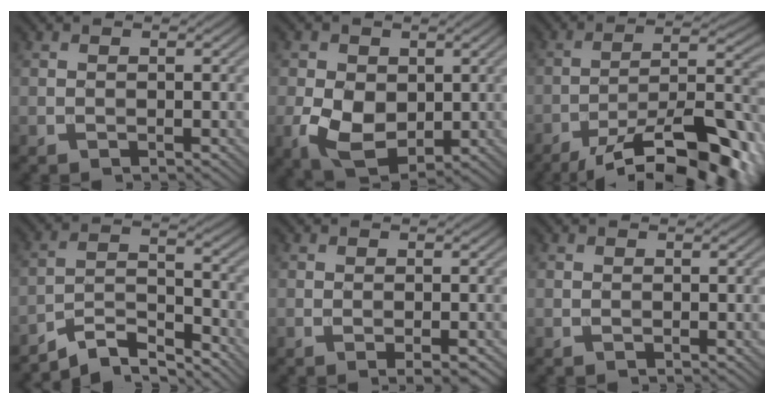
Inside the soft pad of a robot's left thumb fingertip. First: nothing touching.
{"total": 7.3, "force": [-0.3, 5.2, 5.2], "torque": [-0.114, -0.009, -0.003]}
{"total": 17.0, "force": [-12.1, 4.5, 11.1], "torque": [-0.180, -0.014, -0.180]}
{"total": 6.7, "force": [-5.7, 1.7, 3.1], "torque": [-0.059, -0.004, -0.112]}
{"total": 1.5, "force": [-0.5, 0.1, 1.4], "torque": [-0.021, 0.002, -0.006]}
{"total": 0.0}